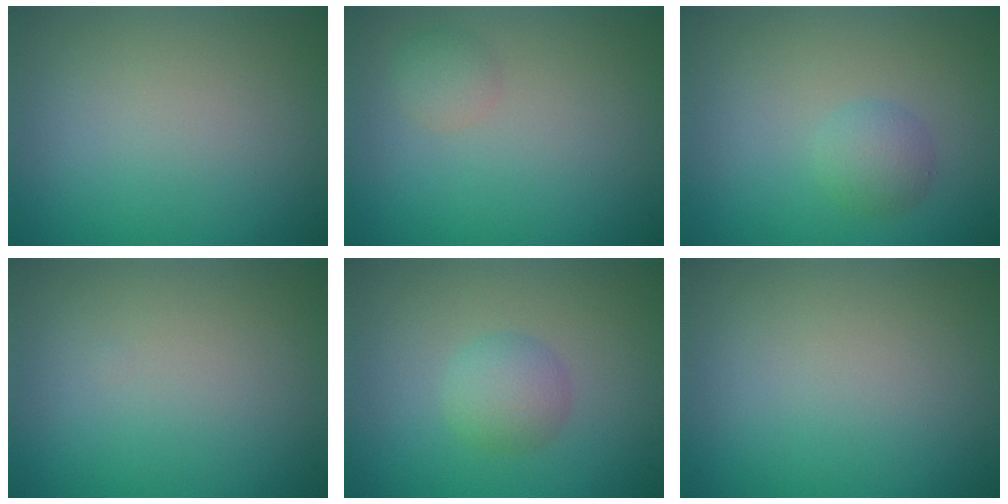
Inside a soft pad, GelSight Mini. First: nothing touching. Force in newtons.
{"total": 1.4, "press": 1.4, "slide": 0.0}
{"total": 1.9, "press": 1.9, "slide": 0.1}
{"total": 0.0}
{"total": 2.4, "press": 2.4, "slide": 0.1}
{"total": 0.0}